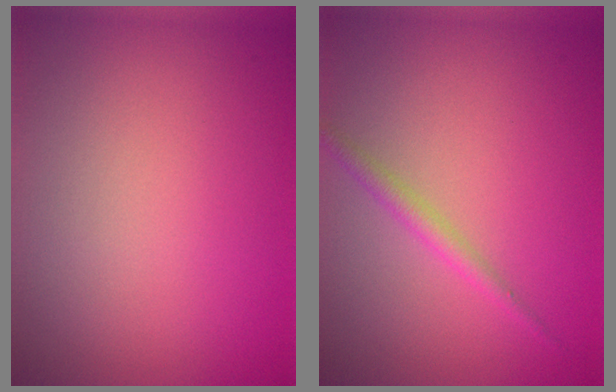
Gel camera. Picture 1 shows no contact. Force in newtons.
{"total": 1.5, "press": 1.5, "slide": 0.1}